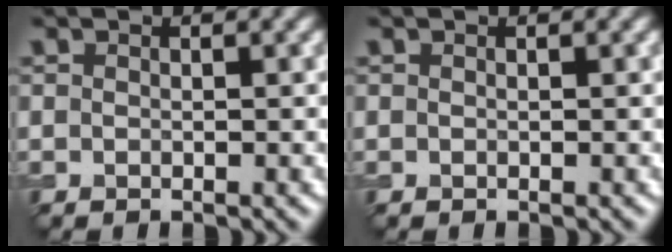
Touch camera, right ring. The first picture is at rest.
{"total": 0.0}